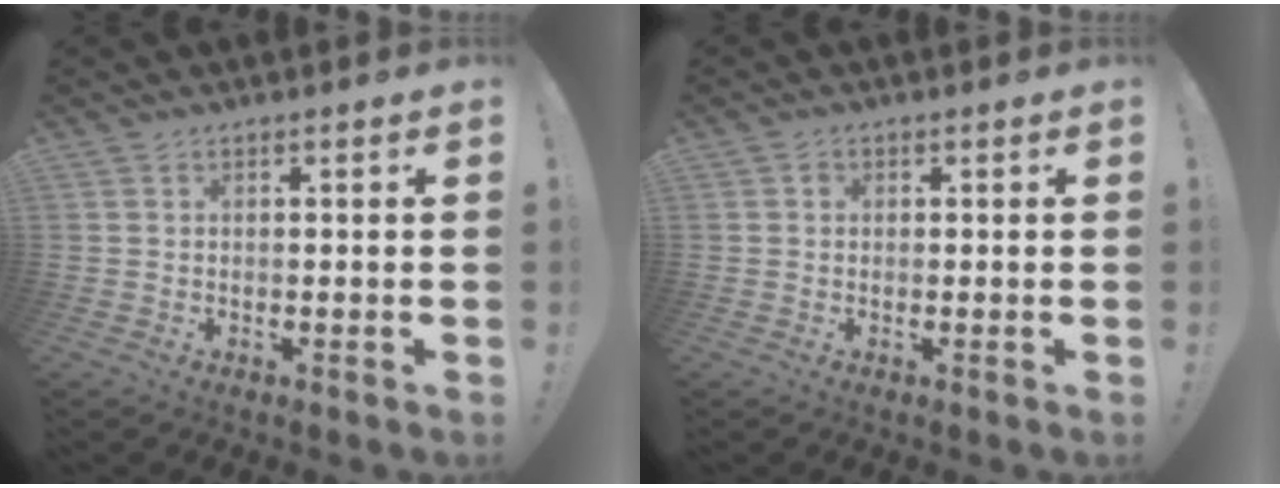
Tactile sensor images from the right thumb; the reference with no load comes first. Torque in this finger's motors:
{"motor_torque": [0.01, 0.19, 0.11, -0.01, 0.03]}